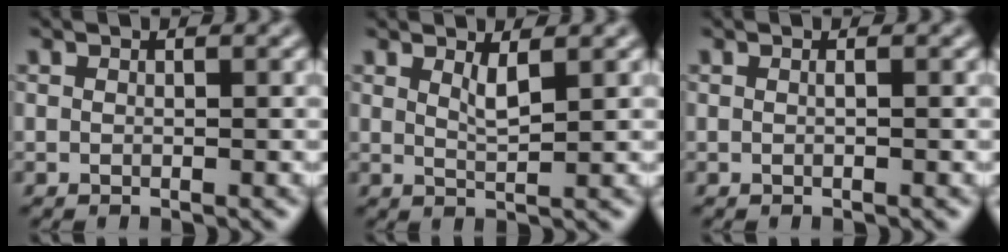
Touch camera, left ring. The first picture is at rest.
{"total": 1.6, "force": [1.0, 0.3, 1.3], "torque": [-0.024, -0.004, 0.016]}
{"total": 0.0}